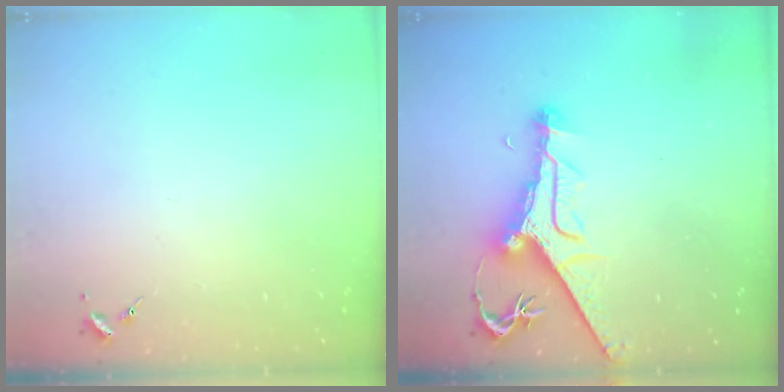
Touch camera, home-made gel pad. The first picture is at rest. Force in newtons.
{"total": 13.3, "press": 13.3, "slide": 1.3}